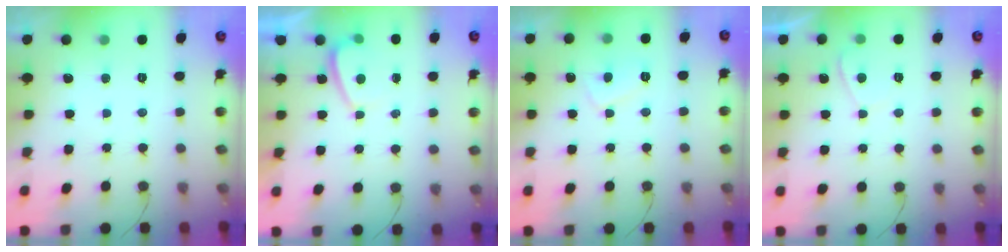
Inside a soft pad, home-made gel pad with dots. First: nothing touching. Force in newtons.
{"total": 1.8, "press": 1.7, "slide": 0.6}
{"total": 4.8, "press": 4.8, "slide": 0.5}
{"total": 2.3, "press": 2.2, "slide": 0.4}